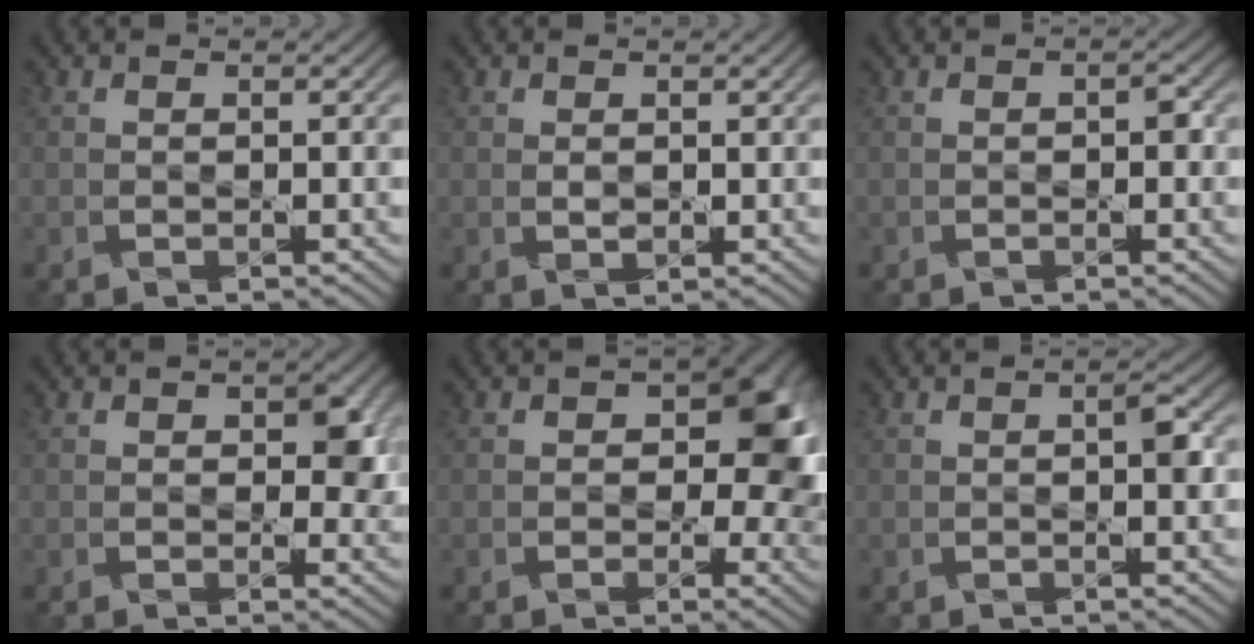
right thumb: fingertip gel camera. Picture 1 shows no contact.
{"total": 1.2, "force": [0.3, 0.9, 0.8], "torque": [-0.016, -0.003, 0.007]}
{"total": 0.8, "force": [-0.2, 0.5, 0.6], "torque": [-0.007, 0.001, -0.007]}
{"total": 3.0, "force": [0.4, 2.0, 2.2], "torque": [-0.029, -0.008, 0.001]}
{"total": 7.0, "force": [0.5, 4.8, 5.0], "torque": [-0.047, -0.003, -0.002]}
{"total": 1.2, "force": [0.0, 0.3, 1.2], "torque": [-0.017, 0.003, -0.003]}